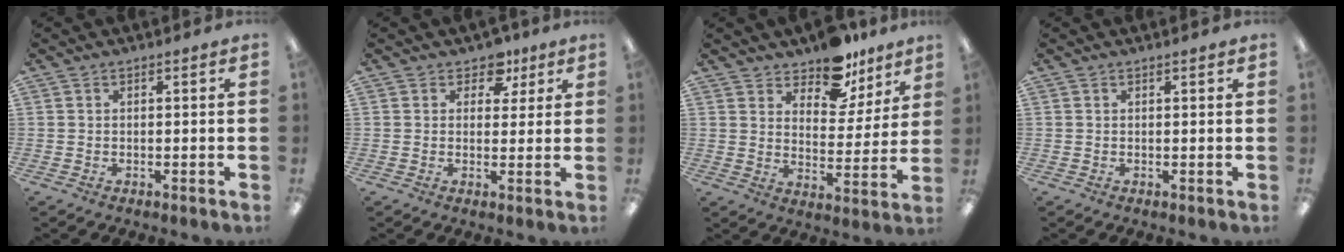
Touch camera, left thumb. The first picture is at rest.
{"total": 5.5, "force": [3.4, 3.8, 2.2], "torque": [-0.024, -0.012, 0.056]}
{"total": 12.2, "force": [9.8, 5.9, 4.0], "torque": [-0.049, -0.074, 0.178]}
{"total": 0.6, "force": [0.4, 0.1, 0.4], "torque": [-0.009, 0.001, 0.008]}